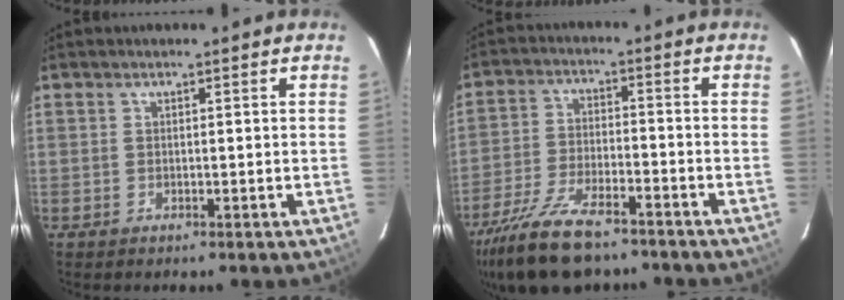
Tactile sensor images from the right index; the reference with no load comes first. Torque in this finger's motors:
{"motor_torque": [1.27, -0.87, 0.60, 0.15]}